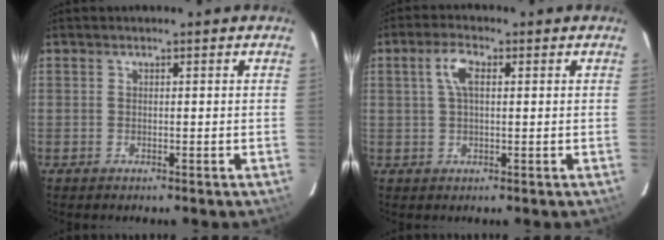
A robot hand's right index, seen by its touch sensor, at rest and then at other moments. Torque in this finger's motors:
{"motor_torque": [0.29, -0.17, 0.40, 0.09]}